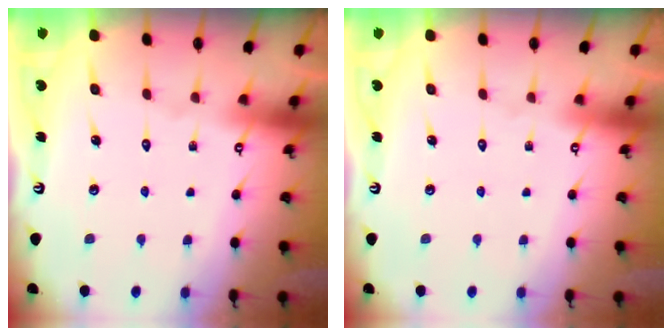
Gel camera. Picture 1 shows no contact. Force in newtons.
{"total": 0.0}